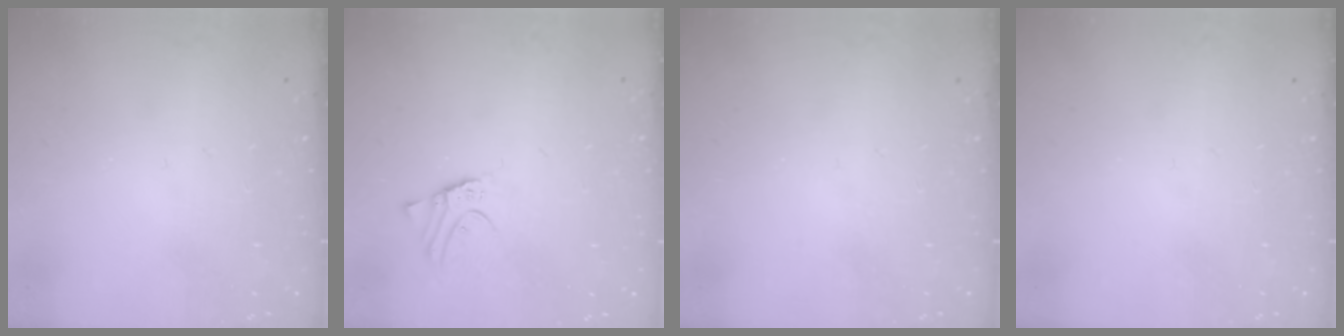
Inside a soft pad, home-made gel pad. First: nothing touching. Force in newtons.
{"total": 2.7, "press": 2.7, "slide": 0.2}
{"total": 0.0}
{"total": 0.0}